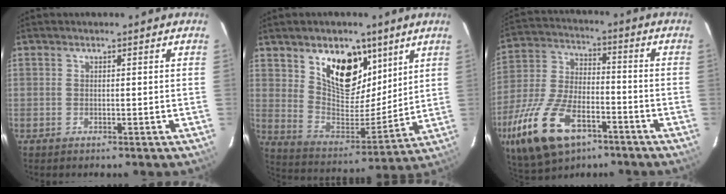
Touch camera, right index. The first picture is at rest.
{"total": 16.3, "force": [9.0, 9.1, 10.1], "torque": [-0.171, 0.000, 0.166]}
{"total": 21.1, "force": [-11.1, 10.7, 14.5], "torque": [-0.324, -0.026, -0.195]}